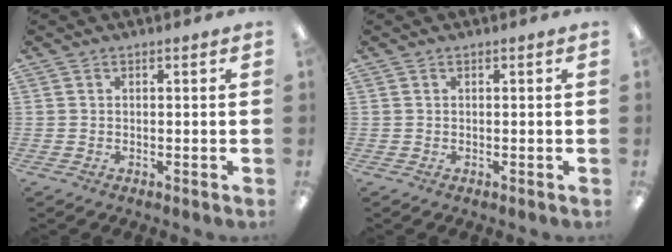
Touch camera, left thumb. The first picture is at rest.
{"total": 0.0}